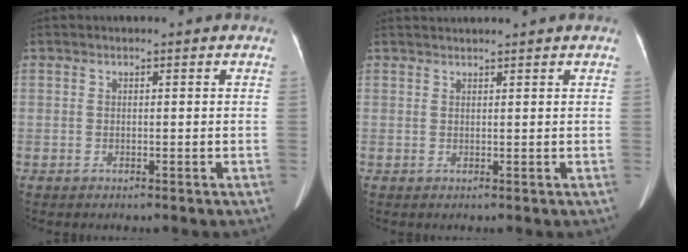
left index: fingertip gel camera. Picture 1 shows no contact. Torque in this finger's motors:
{"motor_torque": [0.91, -1.23, 0.13, 0.06]}